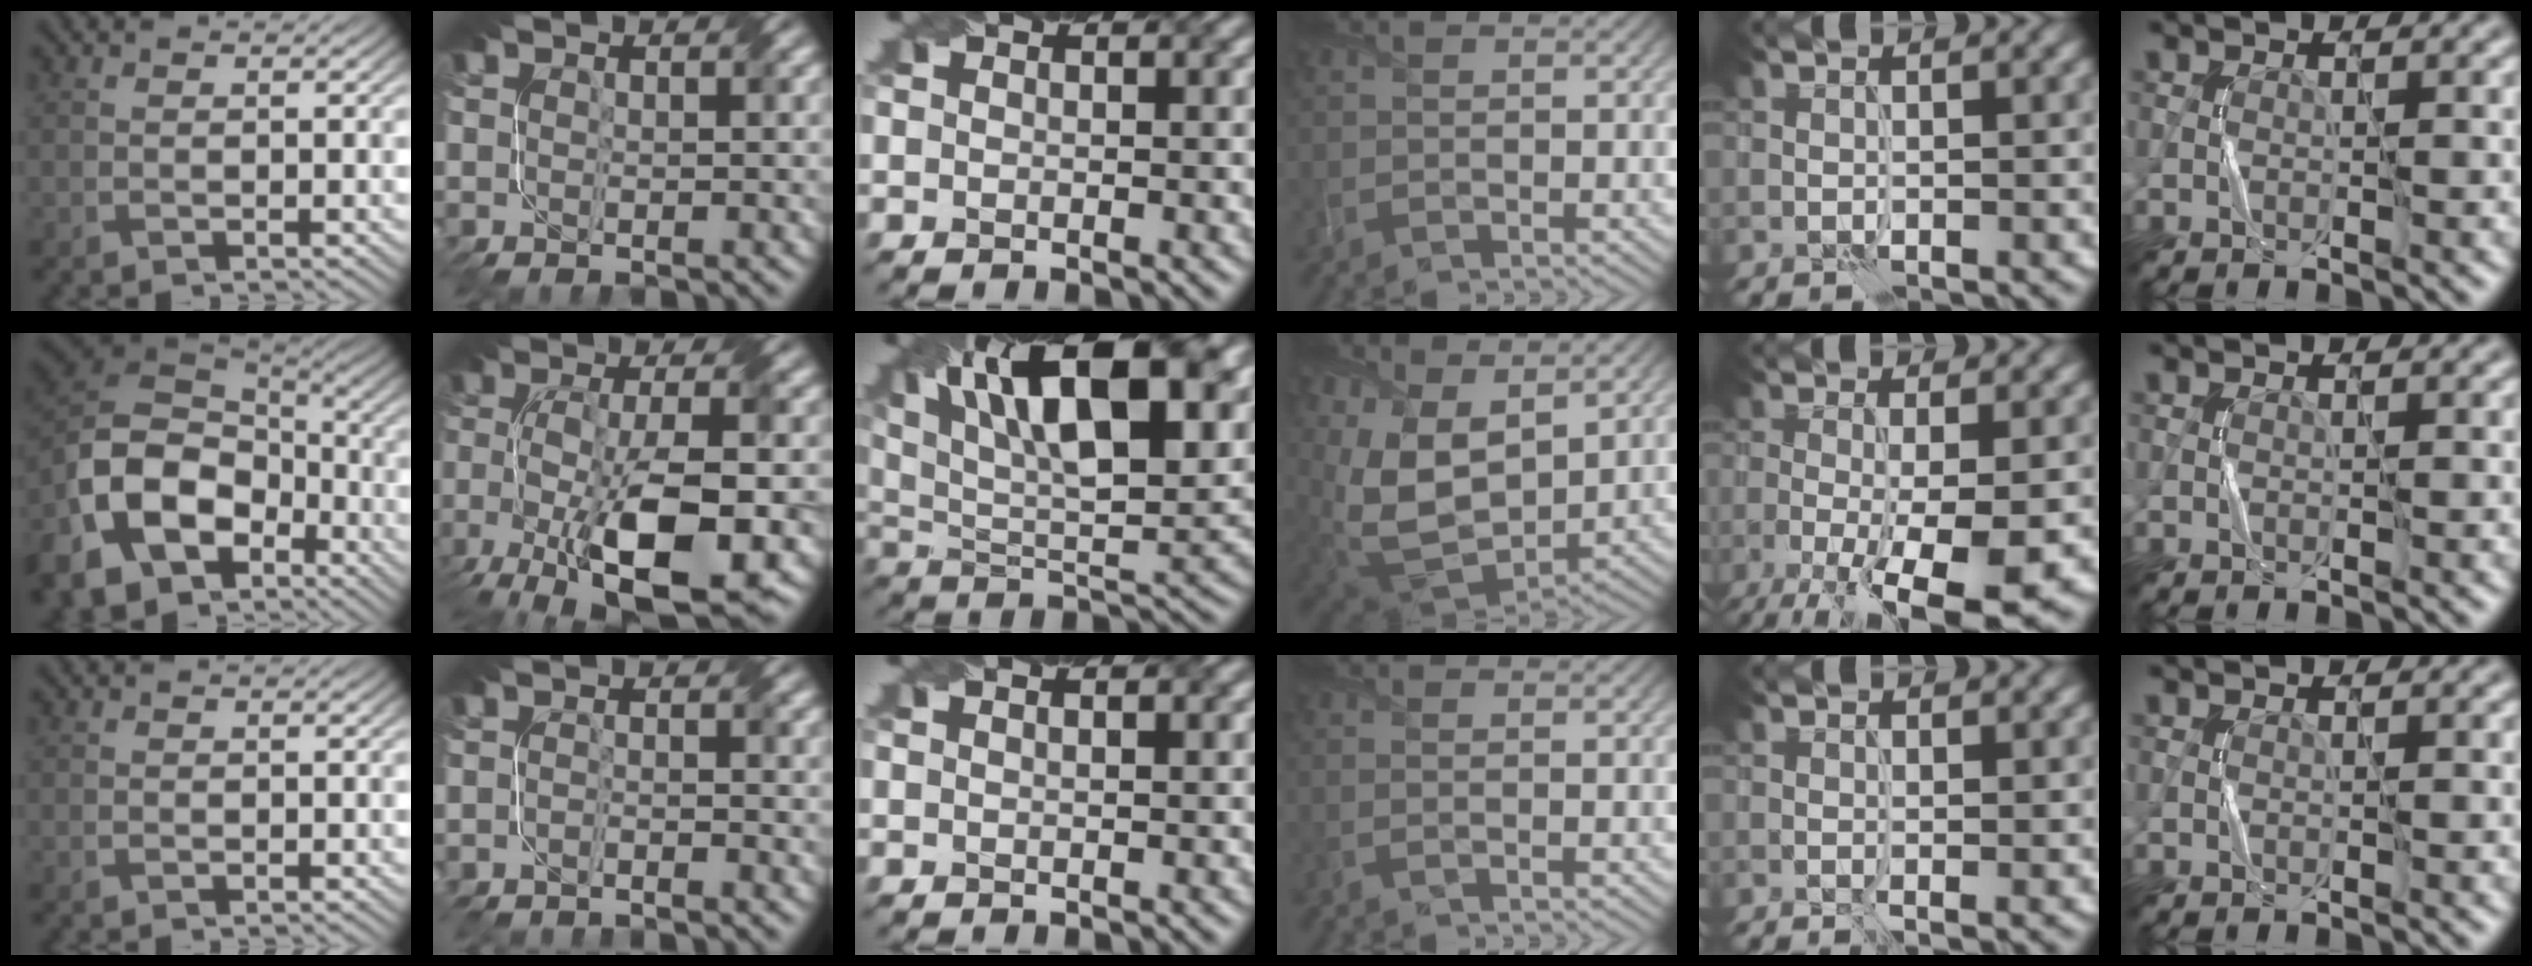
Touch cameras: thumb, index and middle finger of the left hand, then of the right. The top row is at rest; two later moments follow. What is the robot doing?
{"motion": "fold", "object": "netting"}